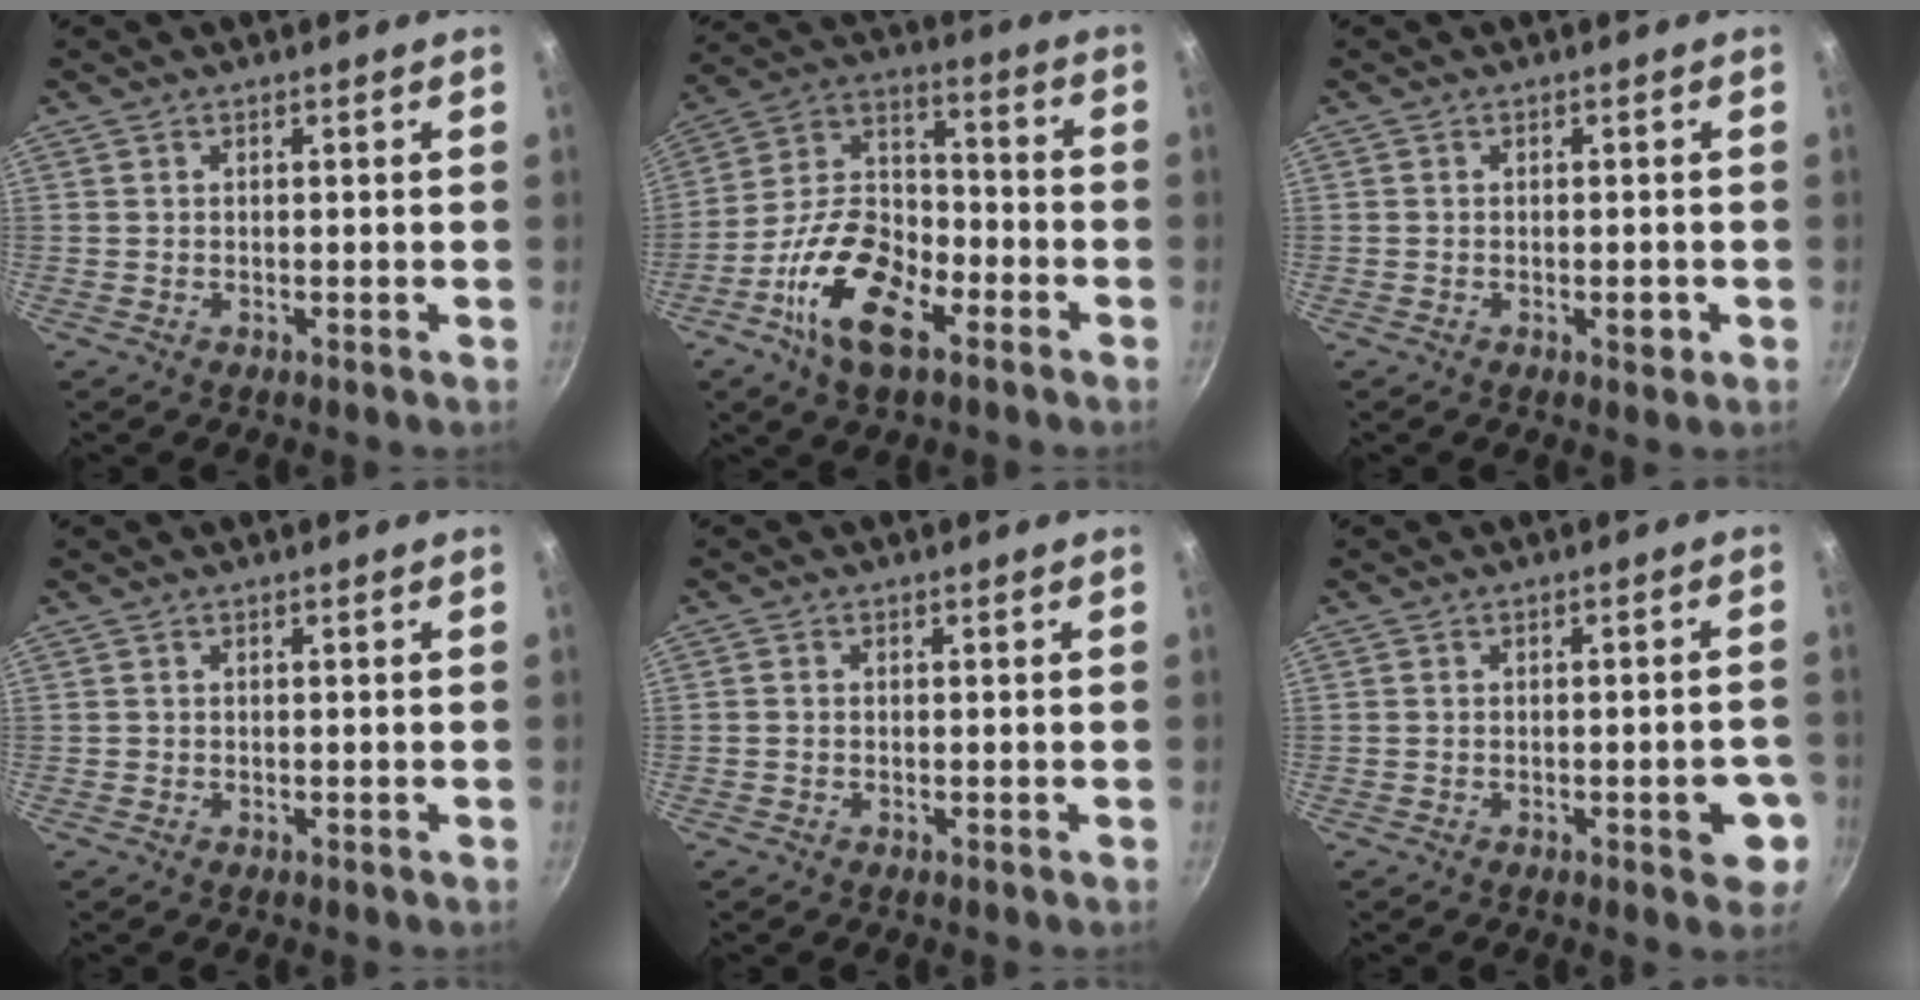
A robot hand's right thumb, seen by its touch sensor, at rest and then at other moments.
{"total": 17.5, "force": [-8.1, 8.9, 12.6], "torque": [-0.220, 0.049, -0.167]}
{"total": 2.2, "force": [-0.7, 1.0, 1.8], "torque": [-0.019, 0.005, -0.009]}
{"total": 0.0}
{"total": 0.7, "force": [-0.3, 0.6, 0.3], "torque": [-0.007, 0.002, -0.006]}
{"total": 5.9, "force": [-2.1, 2.3, 5.0], "torque": [-0.042, 0.012, -0.026]}